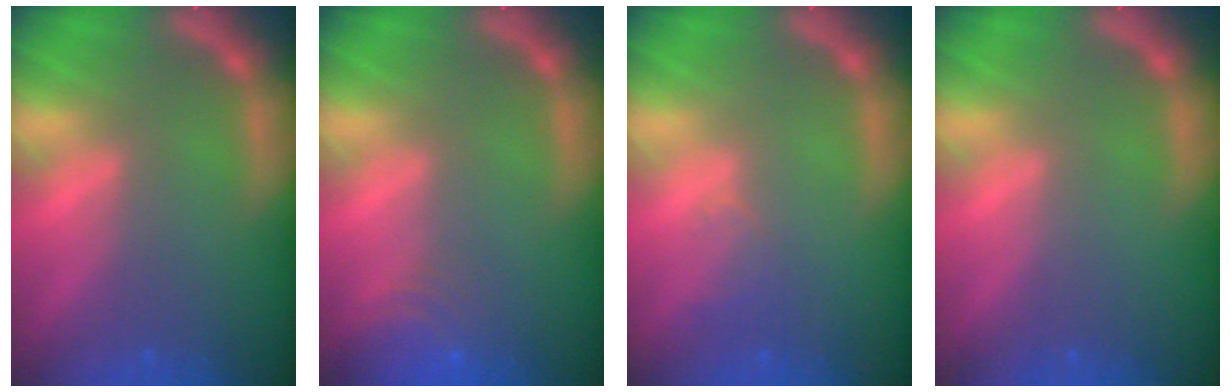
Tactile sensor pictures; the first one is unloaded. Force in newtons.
{"total": 4.5}
{"total": 1.5}
{"total": 0.0}